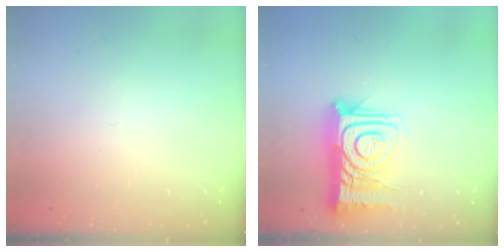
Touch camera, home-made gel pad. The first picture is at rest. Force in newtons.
{"total": 15.4, "press": 15.3, "slide": 1.4}